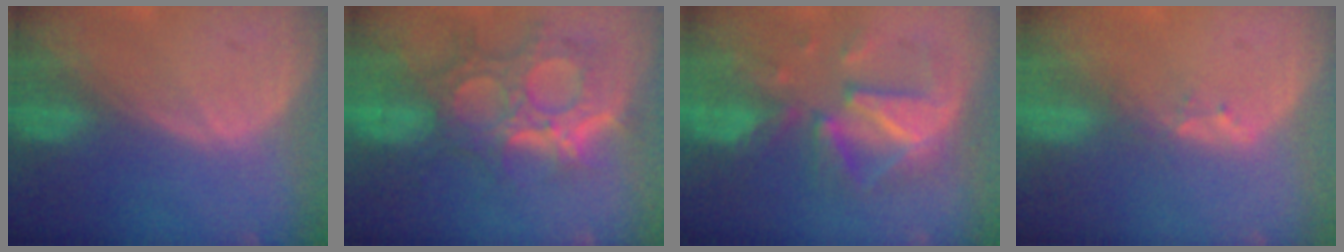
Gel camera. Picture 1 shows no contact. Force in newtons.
{"total": 11.9, "press": 10.7, "slide": 5.3}
{"total": 9.3, "press": 9.3, "slide": 0.5}
{"total": 1.7, "press": 1.5, "slide": 0.9}